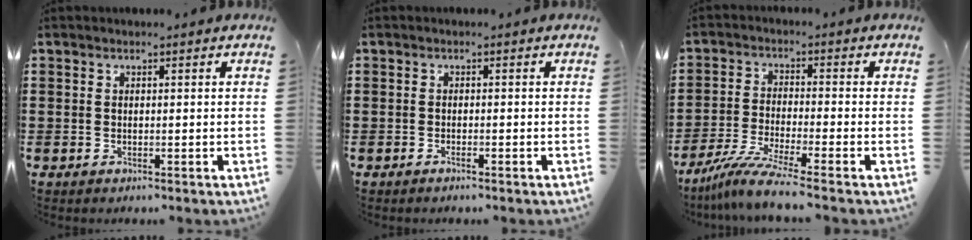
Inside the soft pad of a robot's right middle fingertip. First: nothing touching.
{"total": 0.7, "force": [-0.6, 0.0, 0.5], "torque": [-0.010, -0.002, -0.011]}
{"total": 6.7, "force": [-5.4, -0.3, 3.9], "torque": [-0.089, -0.022, -0.106]}